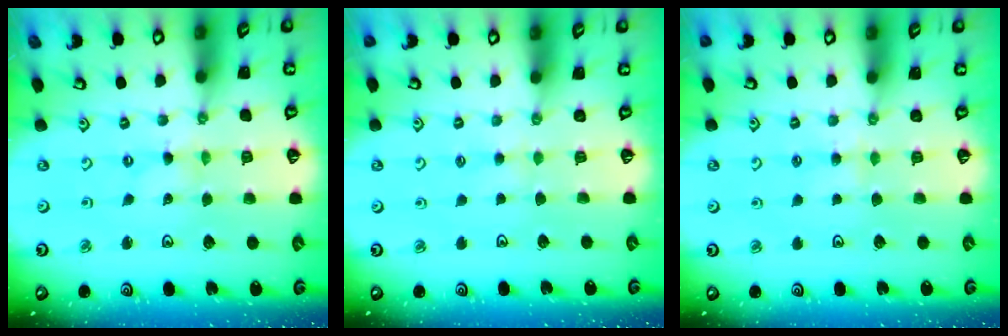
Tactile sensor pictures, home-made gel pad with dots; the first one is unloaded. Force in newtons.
{"total": 1.9, "press": 1.8, "slide": 0.3}
{"total": 2.5, "press": 2.5, "slide": 0.4}